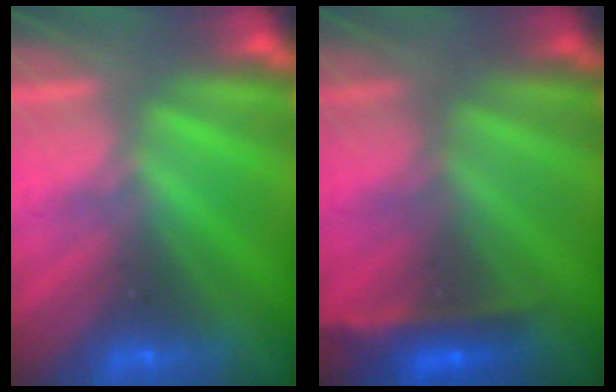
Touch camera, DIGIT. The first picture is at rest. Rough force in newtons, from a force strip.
{"total": 2.4}